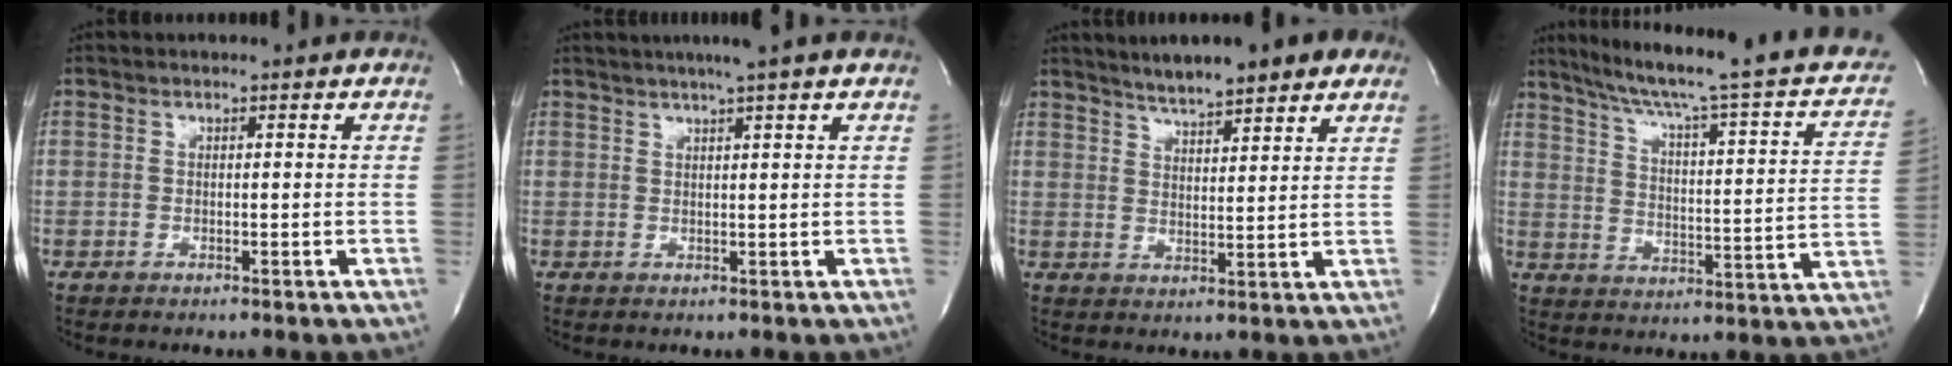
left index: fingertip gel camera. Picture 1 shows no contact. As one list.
[{"total": 5.2, "force": [3.9, -1.0, 3.2], "torque": [-0.049, 0.015, 0.055]}, {"total": 9.8, "force": [7.8, 1.5, 5.7], "torque": [-0.085, 0.018, 0.109]}, {"total": 24.1, "force": [19.0, 1.9, 14.8], "torque": [-0.216, -0.013, 0.240]}]